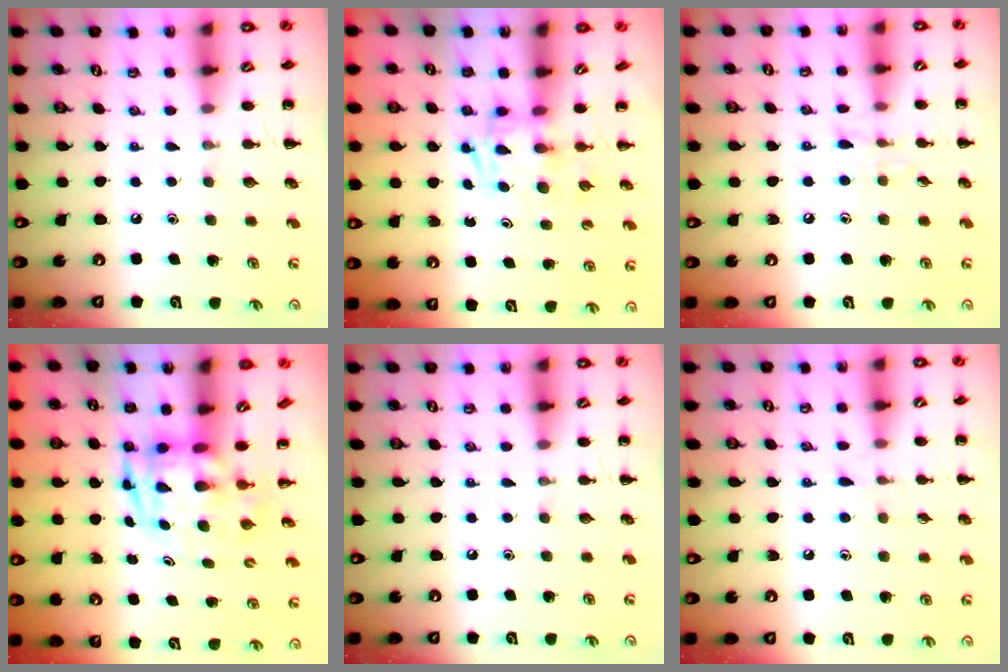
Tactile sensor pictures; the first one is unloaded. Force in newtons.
{"total": 2.9, "press": 2.9, "slide": 0.1}
{"total": 6.1, "press": 5.7, "slide": 2.1}
{"total": 3.2, "press": 3.1, "slide": 0.8}
{"total": 0.0}
{"total": 6.0, "press": 5.7, "slide": 2.0}